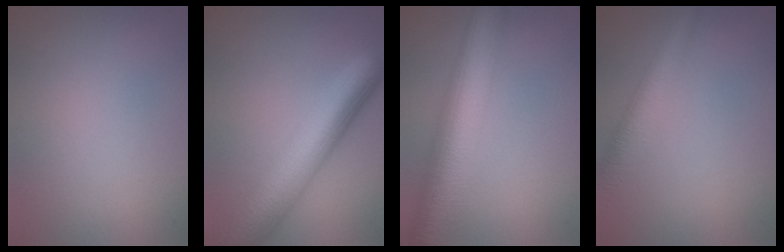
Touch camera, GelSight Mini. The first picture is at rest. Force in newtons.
{"total": 8.5, "press": 8.5, "slide": 0.3}
{"total": 9.5, "press": 9.5, "slide": 0.5}
{"total": 3.8, "press": 3.8, "slide": 0.1}